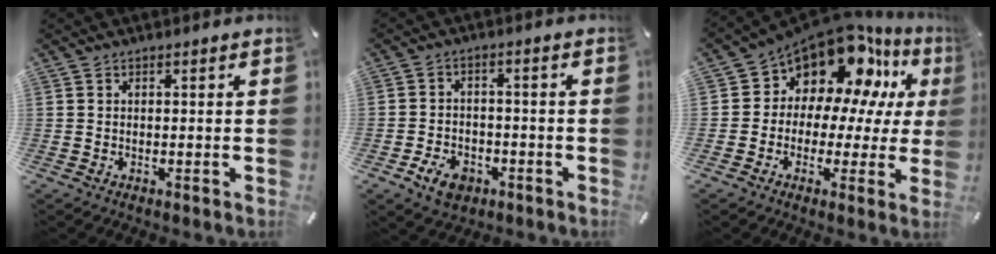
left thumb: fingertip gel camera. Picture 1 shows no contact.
{"total": 6.0, "force": [-3.2, 4.4, 2.6], "torque": [-0.057, 0.015, -0.058]}
{"total": 13.0, "force": [8.9, 7.7, 5.4], "torque": [-0.110, -0.082, 0.156]}